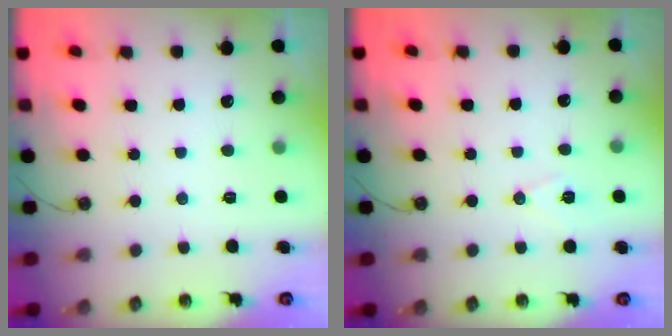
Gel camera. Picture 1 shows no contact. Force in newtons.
{"total": 6.7, "press": 5.5, "slide": 3.8}